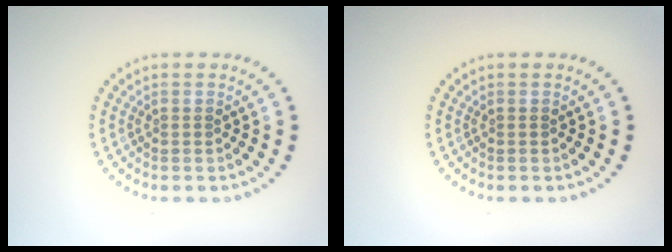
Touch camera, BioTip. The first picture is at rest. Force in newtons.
{"total": 0.0}